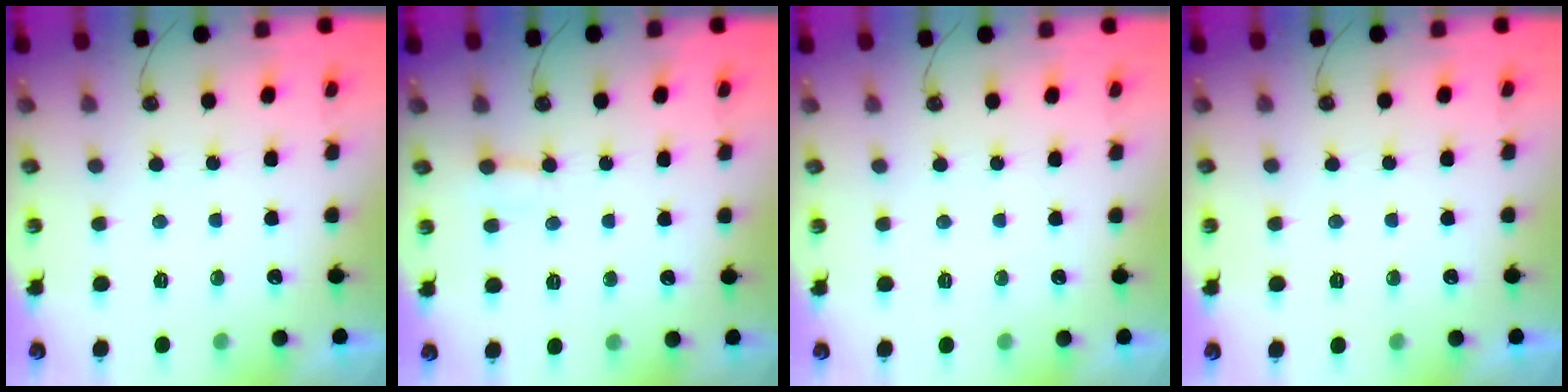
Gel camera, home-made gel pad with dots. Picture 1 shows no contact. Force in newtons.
{"total": 3.6, "press": 3.6, "slide": 0.3}
{"total": 0.0}
{"total": 0.0}